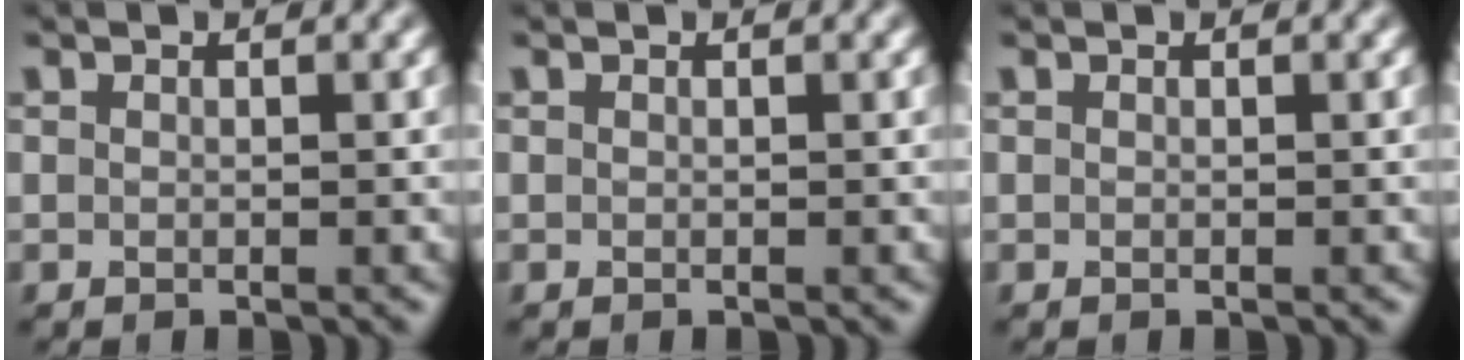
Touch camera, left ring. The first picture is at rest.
{"total": 0.0}
{"total": 0.0}